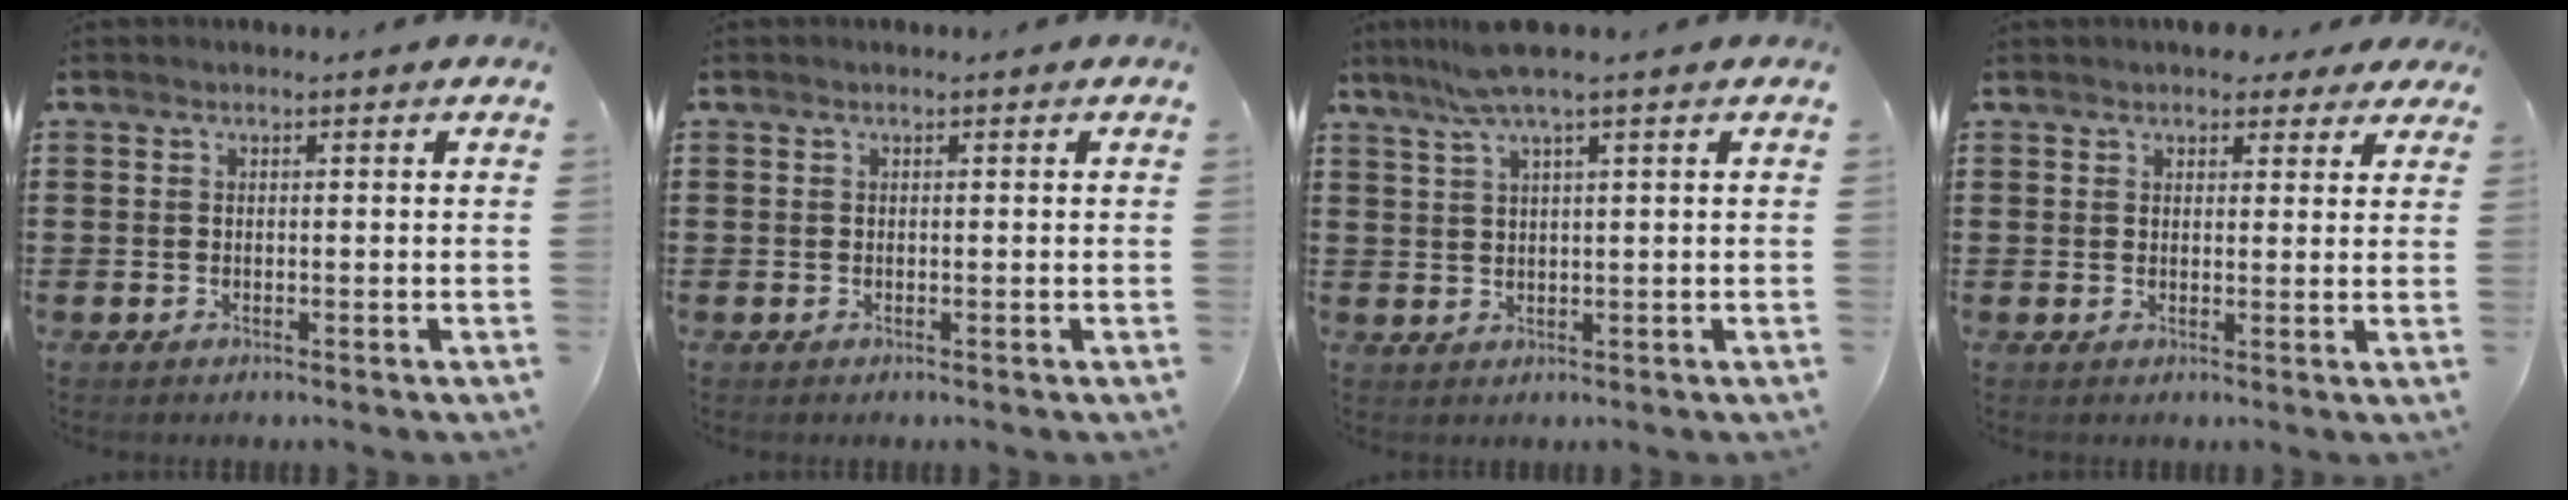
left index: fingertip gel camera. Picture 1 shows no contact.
{"total": 0.0}
{"total": 4.7, "force": [3.0, -0.2, 3.6], "torque": [-0.079, 0.004, 0.054]}
{"total": 3.4, "force": [2.9, 1.4, 0.9], "torque": [-0.011, -0.004, 0.051]}